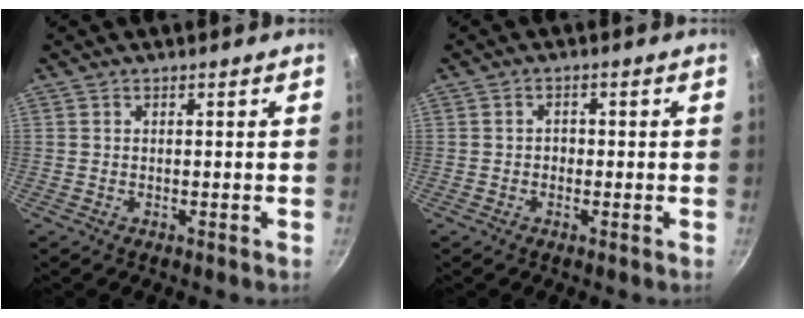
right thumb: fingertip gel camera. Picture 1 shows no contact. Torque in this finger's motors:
{"motor_torque": [-0.47, 0.28, 0.13, 0.27, 0.08]}